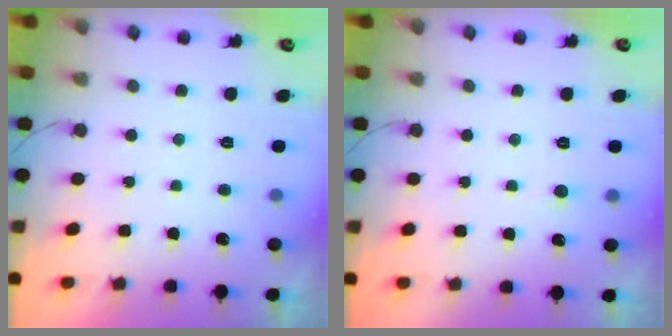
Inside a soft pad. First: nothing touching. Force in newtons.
{"total": 1.6, "press": 1.6, "slide": 0.1}